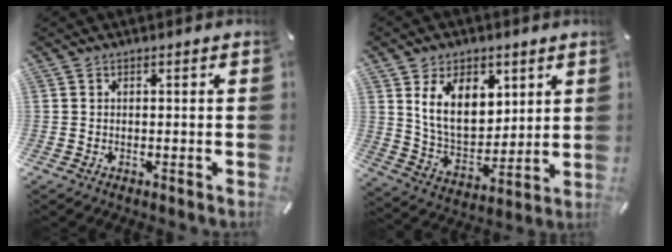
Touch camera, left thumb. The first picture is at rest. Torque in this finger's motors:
{"motor_torque": [1.42, 1.38, 1.47, -1.30, 0.25]}